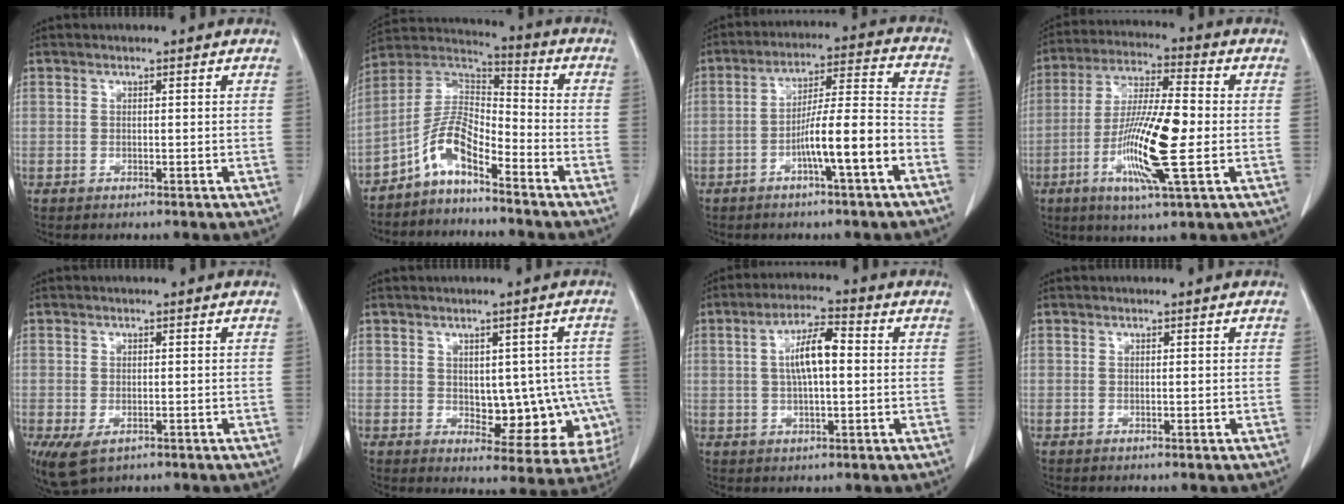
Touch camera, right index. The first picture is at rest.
{"total": 8.3, "force": [-5.5, 2.4, 5.7], "torque": [-0.123, 0.025, -0.109]}
{"total": 10.4, "force": [-4.4, 0.1, 9.4], "torque": [-0.160, 0.019, -0.072]}
{"total": 14.4, "force": [-3.0, 1.2, 14.0], "torque": [-0.273, -0.010, -0.060]}
{"total": 5.5, "force": [-2.7, 3.1, 3.7], "torque": [-0.078, -0.015, -0.038]}
{"total": 11.0, "force": [-1.3, 6.1, 9.1], "torque": [-0.089, 0.014, 0.003]}
{"total": 7.1, "force": [0.8, 1.7, 6.8], "torque": [-0.132, 0.014, 0.012]}
{"total": 0.0}